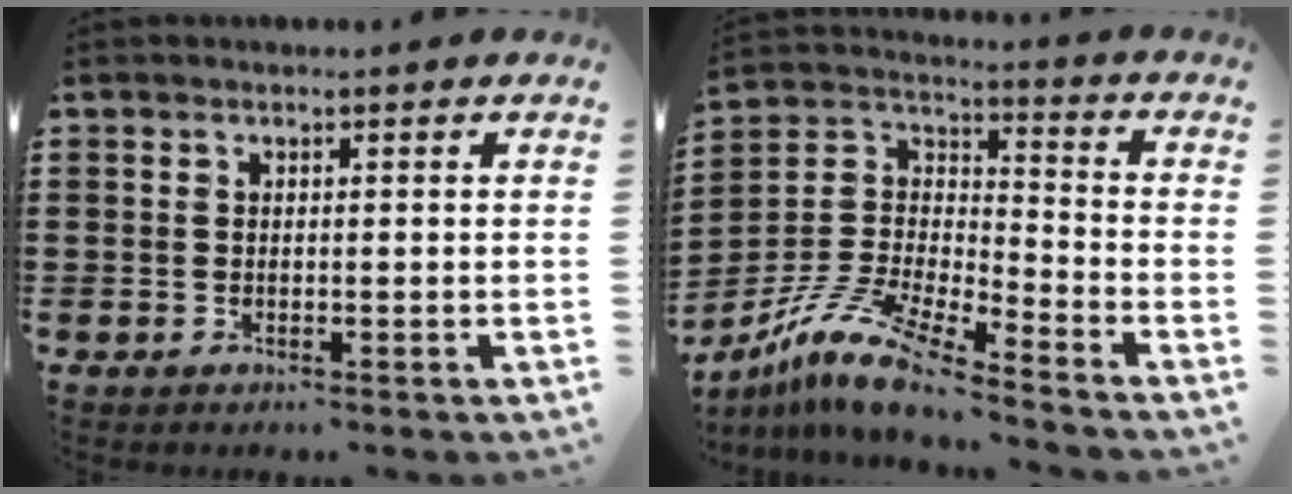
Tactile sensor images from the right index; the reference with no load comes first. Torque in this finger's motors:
{"motor_torque": [-0.91, 0.96, 0.42, 0.09]}